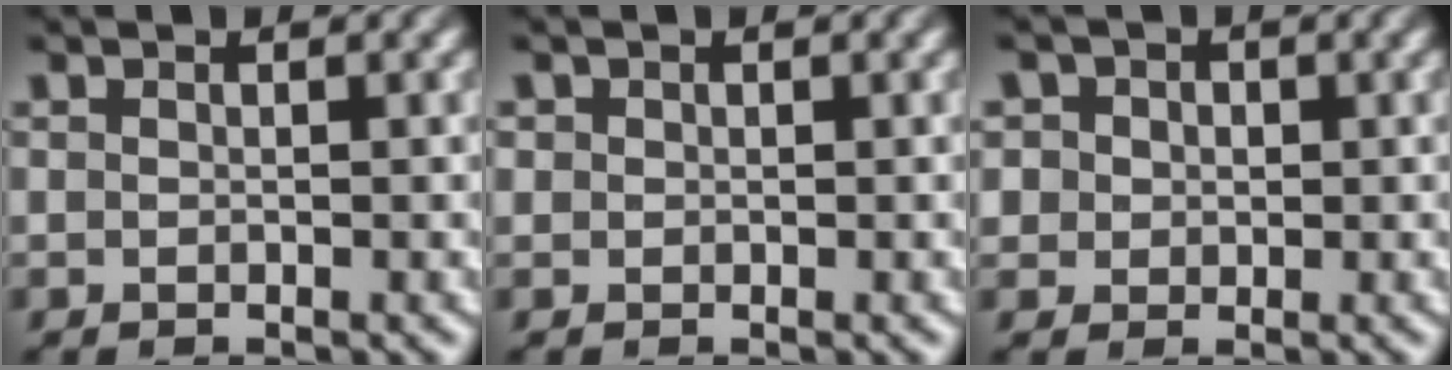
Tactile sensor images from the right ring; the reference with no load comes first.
{"total": 0.6, "force": [0.3, 0.5, 0.0], "torque": [0.003, -0.007, 0.010]}
{"total": 4.6, "force": [0.7, 4.2, 1.8], "torque": [-0.040, -0.006, 0.015]}